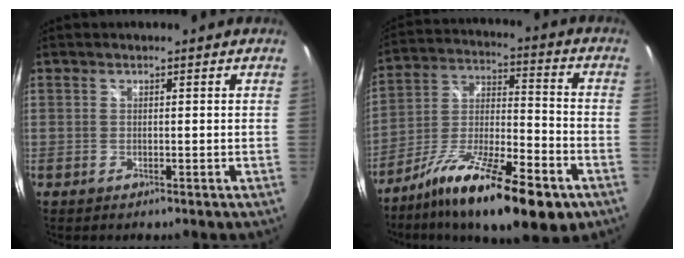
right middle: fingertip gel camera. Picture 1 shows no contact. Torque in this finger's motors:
{"motor_torque": [1.32, -0.82, 0.68, 0.21]}